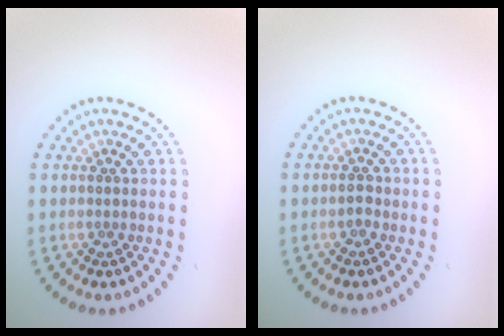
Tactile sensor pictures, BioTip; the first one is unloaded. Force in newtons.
{"total": 1.1, "press": 1.0, "slide": 0.3}